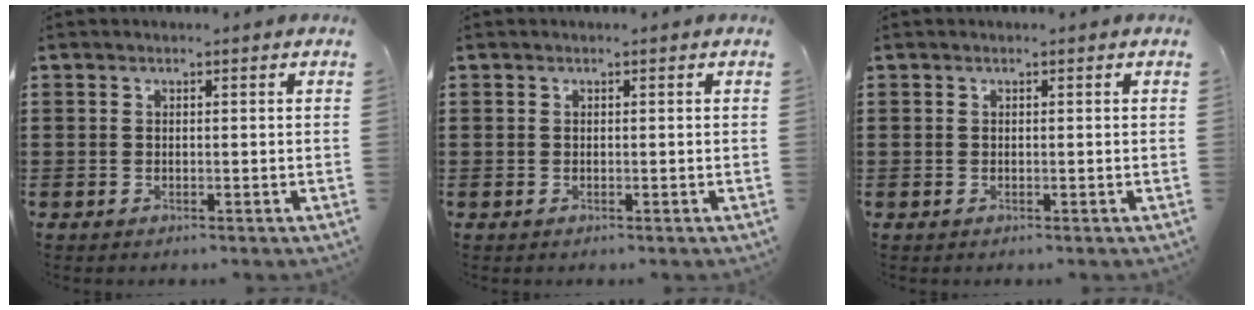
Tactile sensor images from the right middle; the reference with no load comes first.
{"total": 0.0}
{"total": 0.0}